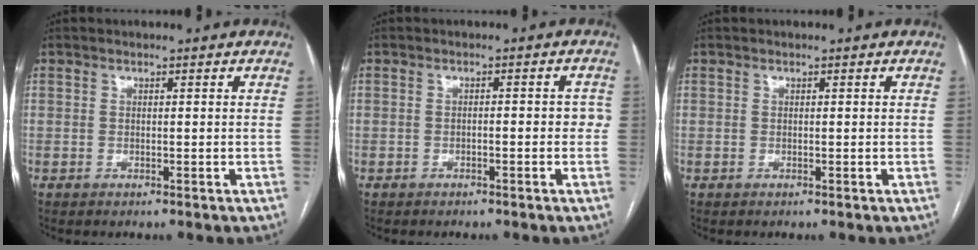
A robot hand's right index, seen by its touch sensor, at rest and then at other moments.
{"total": 2.8, "force": [-0.6, 1.0, 2.5], "torque": [-0.030, 0.015, -0.007]}
{"total": 0.0}